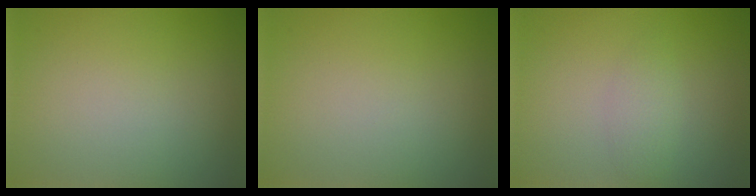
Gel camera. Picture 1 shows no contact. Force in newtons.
{"total": 0.0}
{"total": 1.5, "press": 1.5, "slide": 0.0}